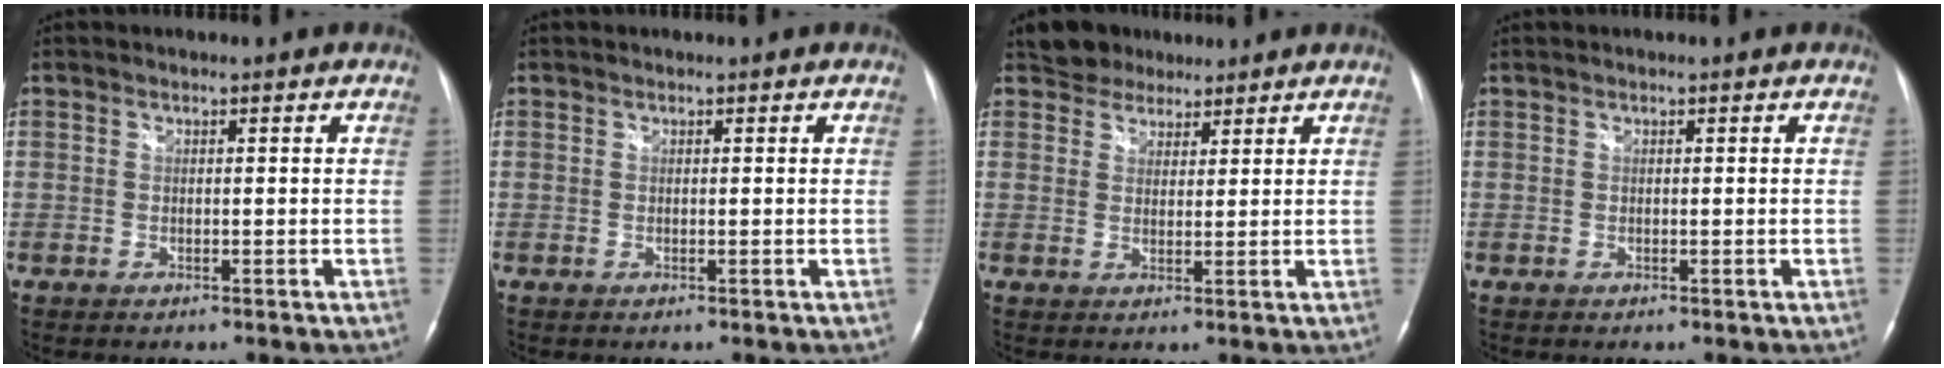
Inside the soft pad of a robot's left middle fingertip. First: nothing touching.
{"total": 0.0}
{"total": 4.4, "force": [3.6, 2.6, 0.1], "torque": [0.000, 0.009, 0.056]}
{"total": 0.0}